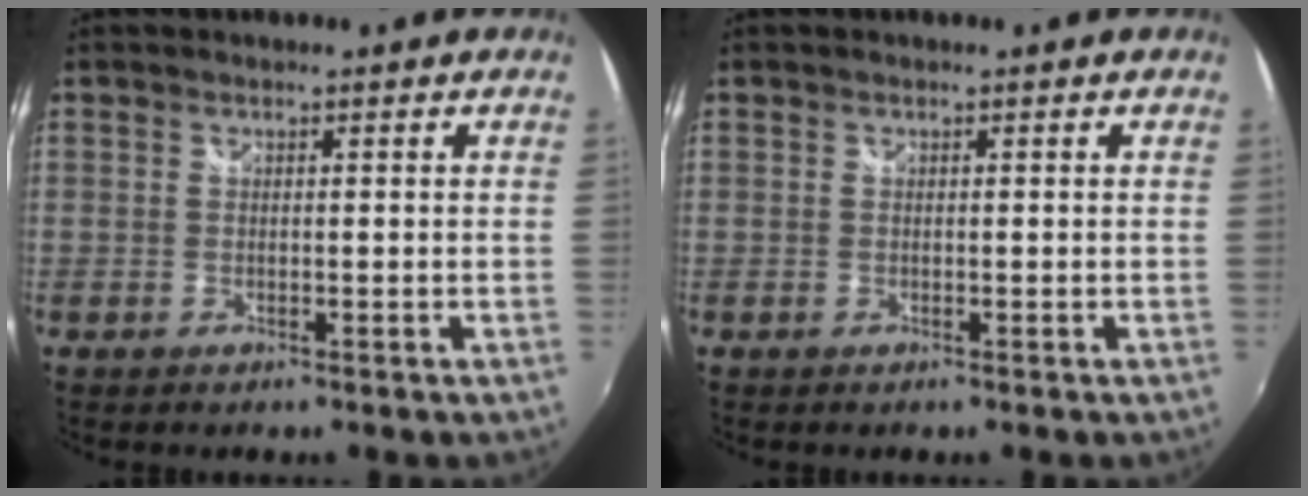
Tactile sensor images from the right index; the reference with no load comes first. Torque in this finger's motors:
{"motor_torque": [0.00, 0.00, 0.00, 0.00]}